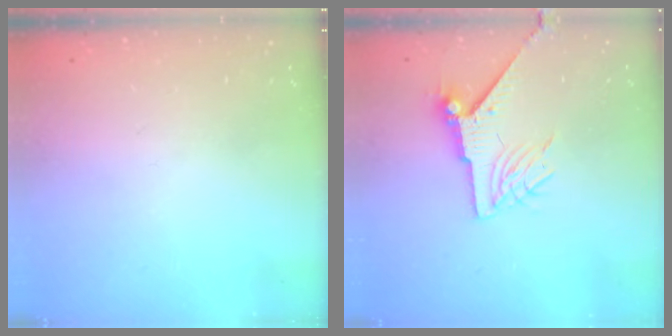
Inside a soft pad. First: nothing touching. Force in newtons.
{"total": 8.0, "press": 8.0, "slide": 0.1}